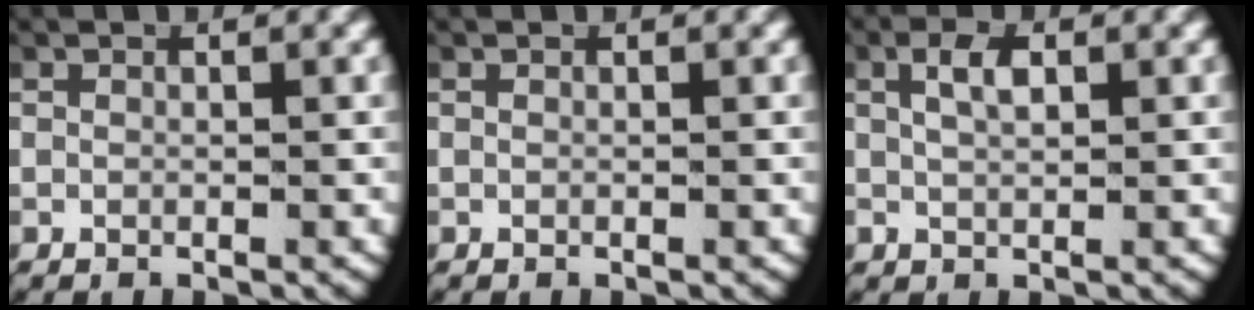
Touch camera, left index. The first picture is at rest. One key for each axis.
{"total": 0.0}
{"total": 2.5, "fx": 0.7, "fy": 1.2, "fz": 2.0, "tx": -0.033, "ty": 0.001, "tz": 0.016}